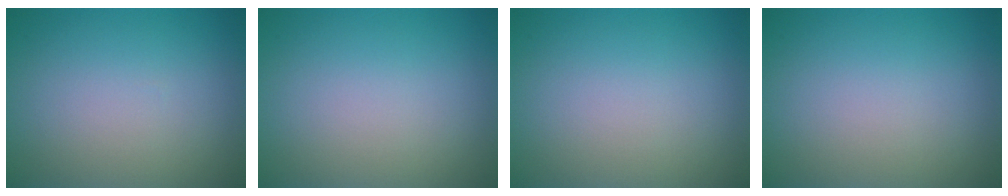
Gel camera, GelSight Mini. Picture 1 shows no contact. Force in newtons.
{"total": 0.0}
{"total": 0.0}
{"total": 0.0}